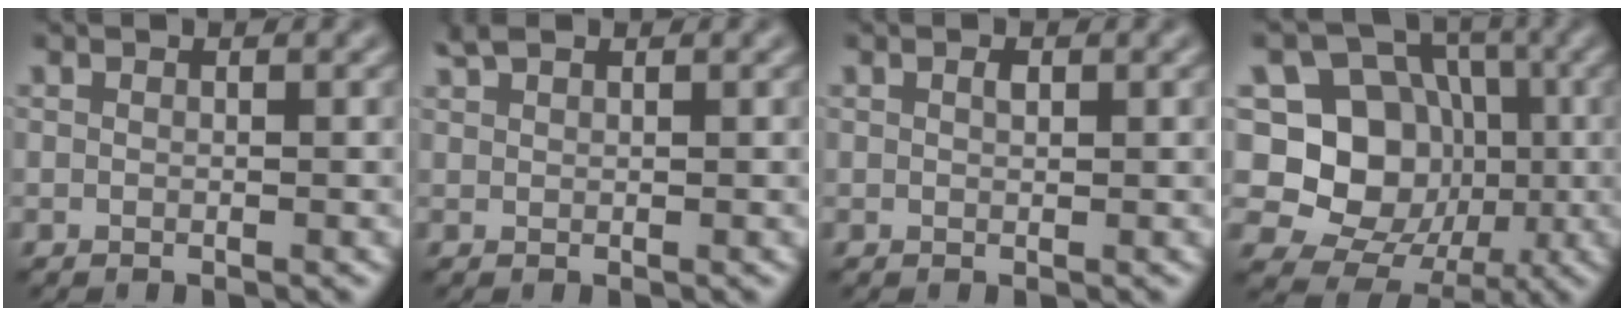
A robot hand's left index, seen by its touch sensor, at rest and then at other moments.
{"total": 1.3, "force": [1.1, 0.3, 0.5], "torque": [-0.012, 0.002, 0.023]}
{"total": 0.6, "force": [0.3, 0.3, 0.5], "torque": [-0.010, 0.003, 0.004]}
{"total": 11.7, "force": [-0.6, 10.2, 5.6], "torque": [-0.094, 0.003, -0.040]}